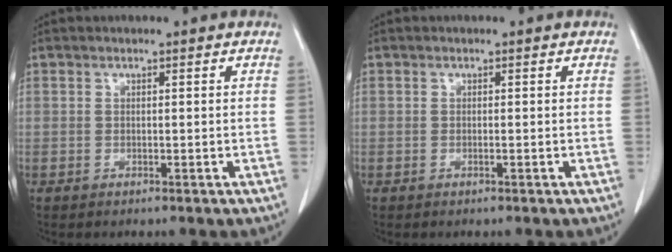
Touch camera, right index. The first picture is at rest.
{"total": 0.0}